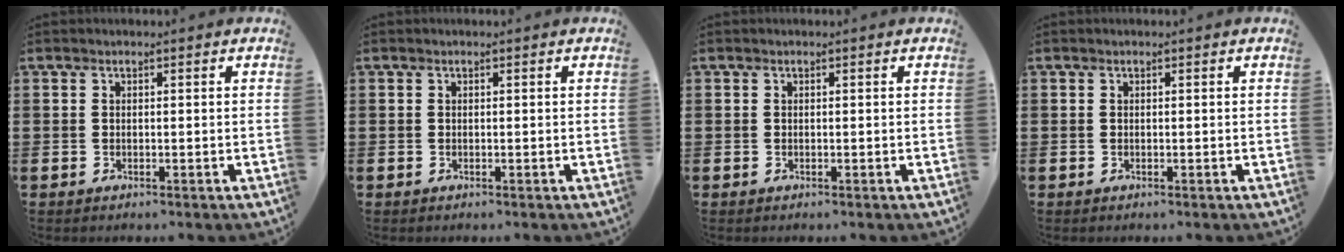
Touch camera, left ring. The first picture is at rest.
{"total": 0.0}
{"total": 0.0}
{"total": 0.0}